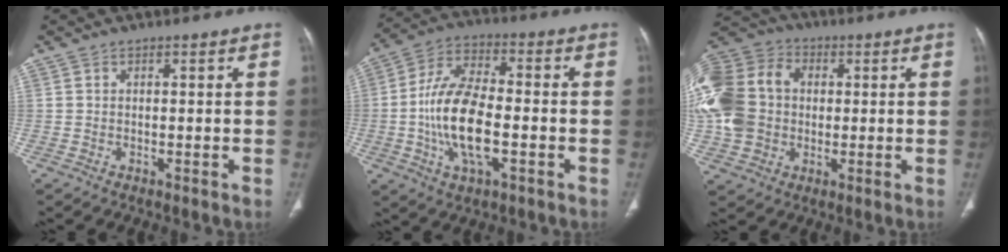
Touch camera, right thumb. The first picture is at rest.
{"total": 15.0, "force": [-2.9, 7.1, 12.9], "torque": [-0.250, 0.020, -0.055]}
{"total": 20.0, "force": [0.6, 16.2, 11.8], "torque": [-0.269, 0.034, 0.013]}